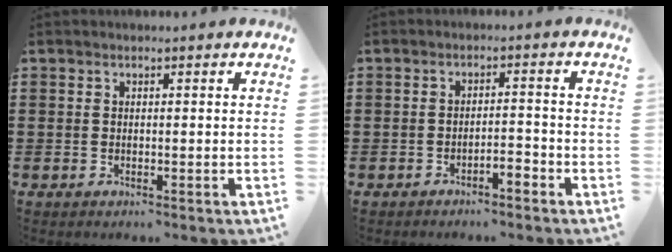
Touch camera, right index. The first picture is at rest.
{"total": 2.3, "force": [-2.1, 0.3, 1.0], "torque": [-0.020, 0.004, -0.041]}